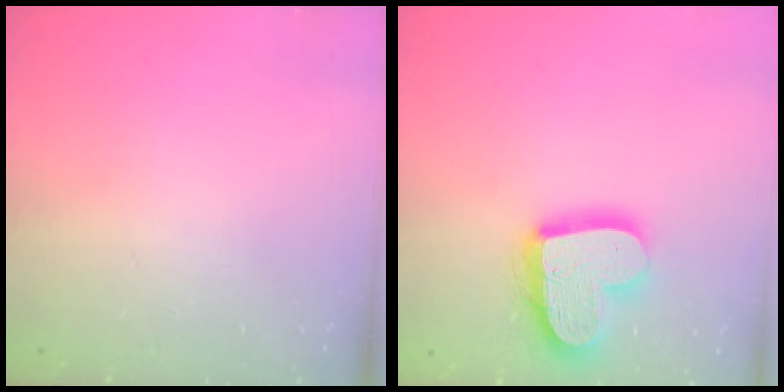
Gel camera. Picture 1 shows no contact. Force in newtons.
{"total": 18.3, "press": 18.3, "slide": 1.6}